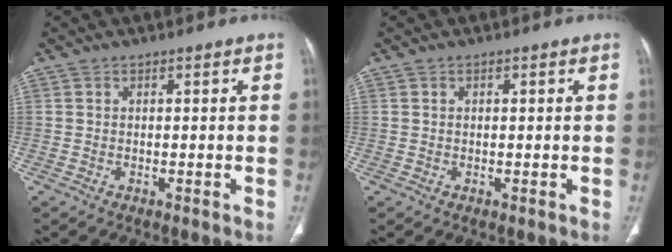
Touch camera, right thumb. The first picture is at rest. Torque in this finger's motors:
{"motor_torque": [-0.28, -0.52, -0.22, -0.20, 0.04]}